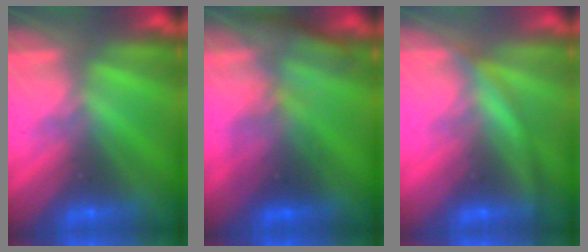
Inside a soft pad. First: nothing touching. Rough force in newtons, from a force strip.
{"total": 2.7}
{"total": 2.8}